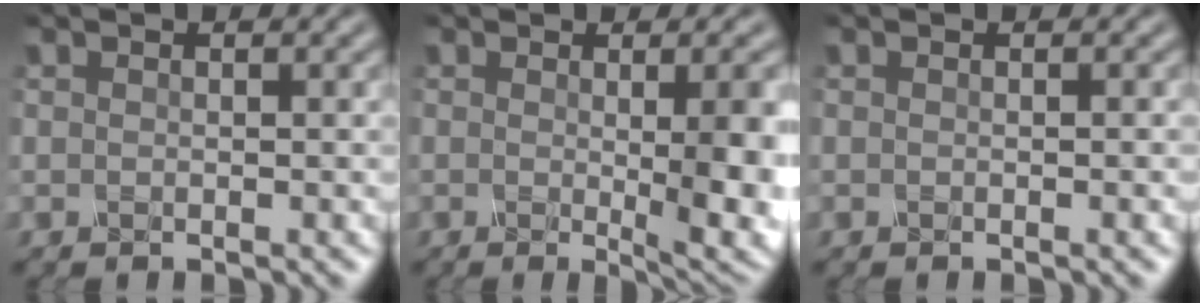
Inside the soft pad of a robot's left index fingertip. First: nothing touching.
{"total": 6.1, "force": [-0.4, 1.5, 5.9], "torque": [-0.065, -0.010, 0.000]}
{"total": 0.5, "force": [-0.1, 0.1, 0.5], "torque": [-0.004, 0.000, -0.001]}